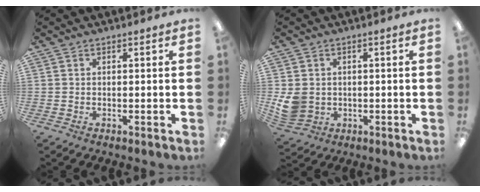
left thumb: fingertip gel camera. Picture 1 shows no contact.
{"total": 6.0, "force": [-0.1, 5.3, 2.6], "torque": [-0.063, 0.006, 0.002]}